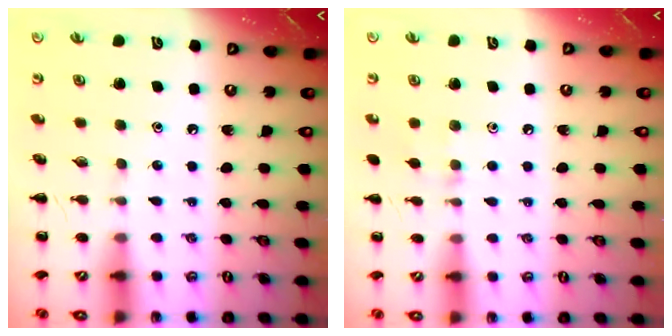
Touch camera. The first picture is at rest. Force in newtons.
{"total": 6.2, "press": 5.9, "slide": 2.1}